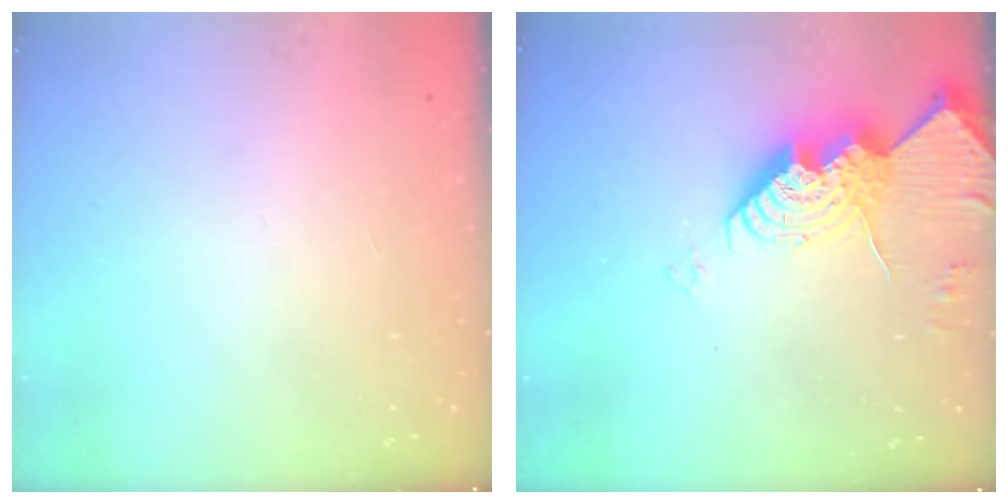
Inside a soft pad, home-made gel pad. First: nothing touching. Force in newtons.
{"total": 15.6, "press": 15.5, "slide": 1.5}